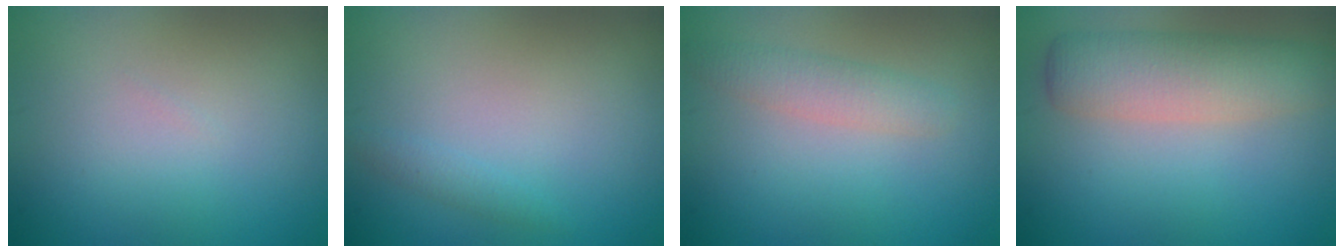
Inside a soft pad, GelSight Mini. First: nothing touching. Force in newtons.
{"total": 1.0, "press": 1.0, "slide": 0.1}
{"total": 2.4, "press": 2.4, "slide": 0.2}
{"total": 5.5, "press": 5.5, "slide": 0.2}